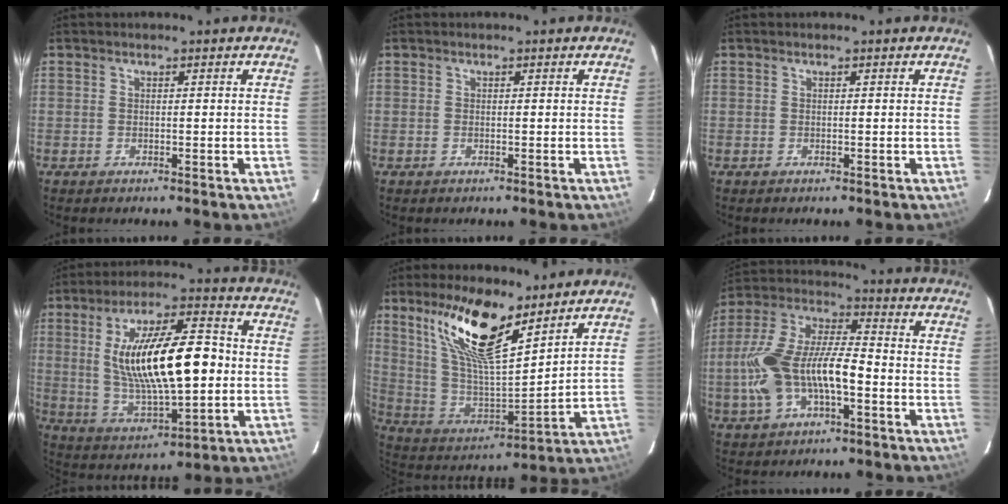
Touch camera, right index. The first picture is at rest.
{"total": 0.0}
{"total": 0.0}
{"total": 20.2, "force": [0.9, 6.4, 19.1], "torque": [-0.343, 0.008, 0.033]}
{"total": 17.9, "force": [11.6, 5.0, 12.7], "torque": [-0.248, 0.003, 0.229]}
{"total": 16.1, "force": [-4.1, 6.6, 14.1], "torque": [-0.292, 0.007, -0.079]}